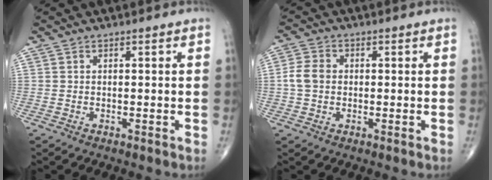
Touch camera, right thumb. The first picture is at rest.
{"total": 4.6, "force": [-0.1, 3.6, 2.9], "torque": [-0.058, 0.010, -0.007]}